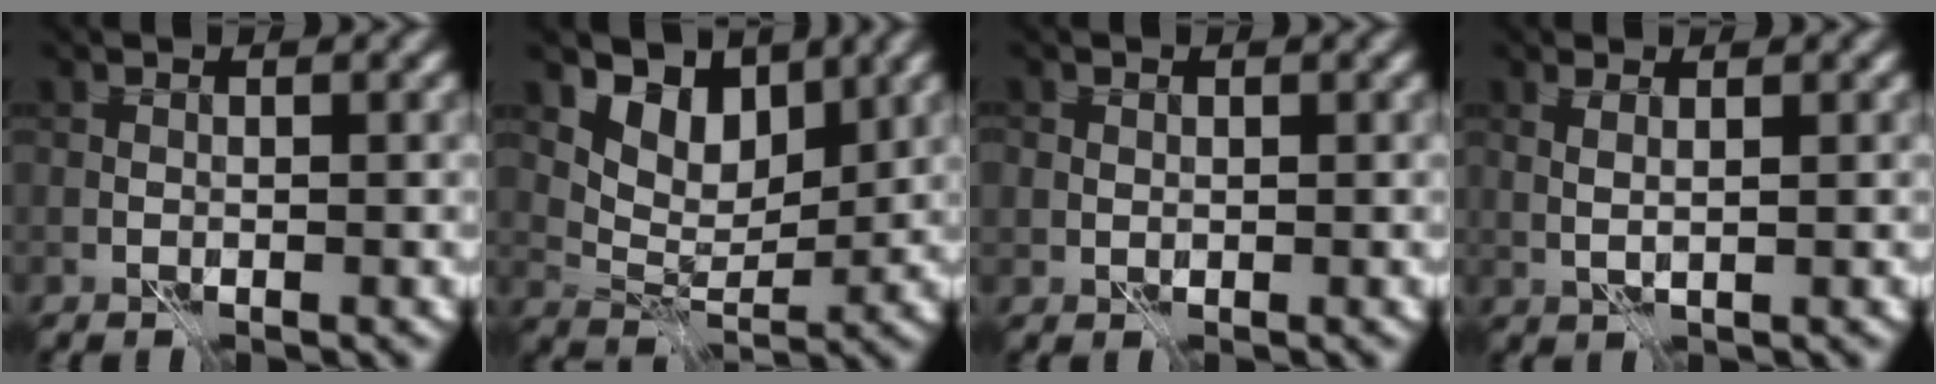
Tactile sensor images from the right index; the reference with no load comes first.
{"total": 5.2, "force": [3.5, 2.9, 2.4], "torque": [-0.053, -0.014, 0.065]}
{"total": 0.7, "force": [0.3, 0.7, 0.2], "torque": [-0.002, -0.001, 0.006]}
{"total": 1.7, "force": [0.9, 0.5, 1.3], "torque": [-0.022, -0.006, 0.008]}